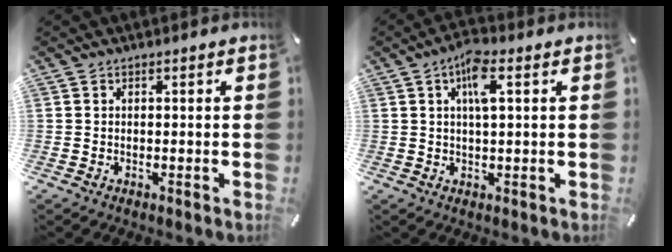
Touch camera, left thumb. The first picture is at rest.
{"total": 6.4, "force": [2.1, 2.1, 5.7], "torque": [-0.110, 0.005, 0.033]}